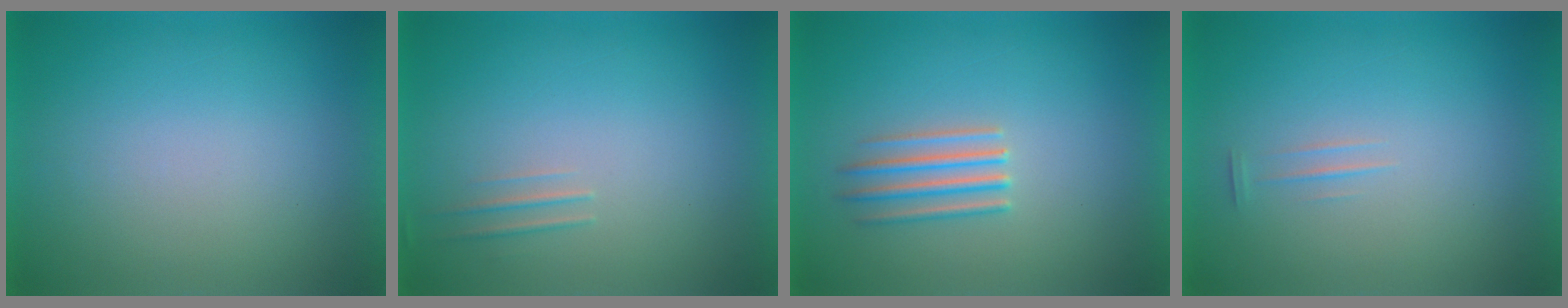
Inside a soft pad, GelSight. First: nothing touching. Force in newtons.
{"total": 1.7}
{"total": 2.9}
{"total": 1.3}